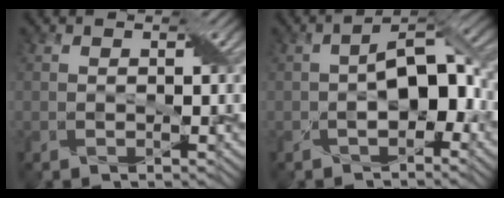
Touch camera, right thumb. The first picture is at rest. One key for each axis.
{"total": 6.4, "fx": -1.5, "fy": 3.5, "fz": 5.1, "tx": -0.083, "ty": 0.009, "tz": -0.028}